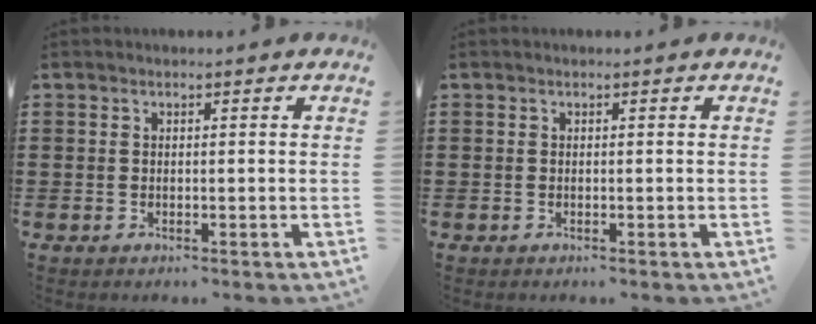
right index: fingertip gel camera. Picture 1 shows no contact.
{"total": 0.0}